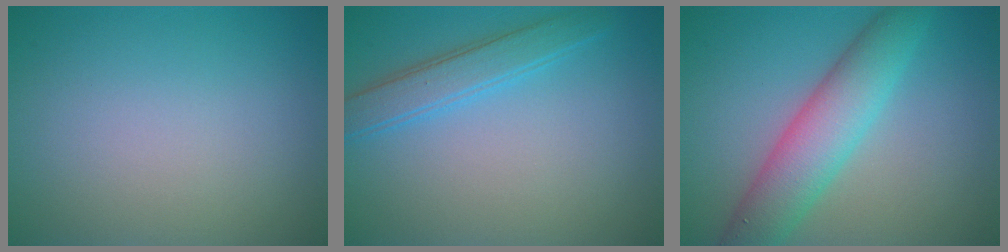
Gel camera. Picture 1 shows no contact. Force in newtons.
{"total": 3.0, "press": 3.0, "slide": 0.0}
{"total": 6.1, "press": 6.1, "slide": 0.2}